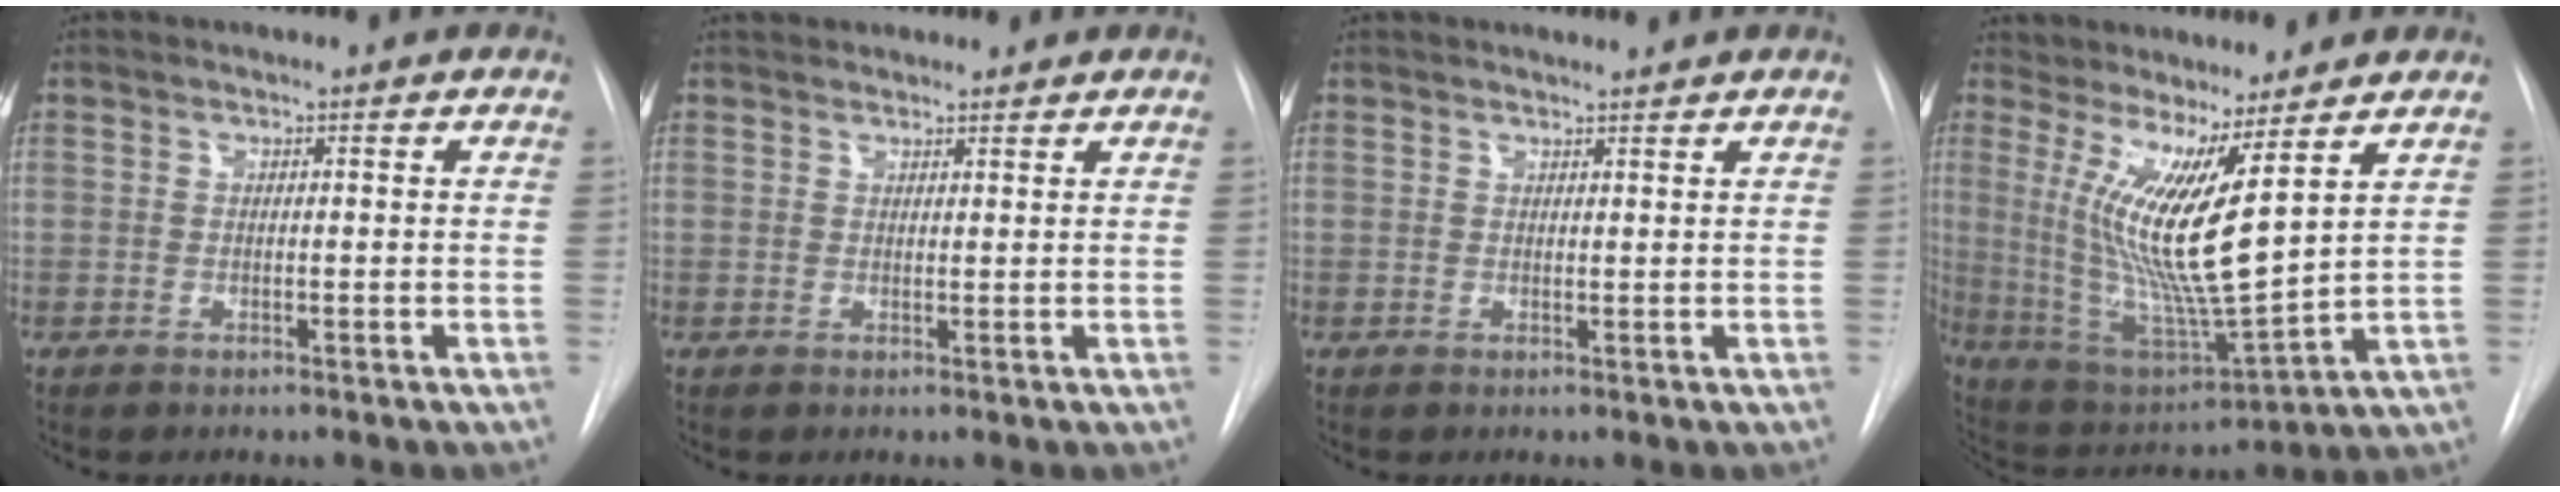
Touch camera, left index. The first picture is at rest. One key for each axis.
{"total": 3.3, "fx": 3.0, "fy": 1.2, "fz": 0.6, "tx": -0.002, "ty": 0.026, "tz": 0.043}
{"total": 2.0, "fx": 2.0, "fy": -0.1, "fz": 0.1, "tx": -0.004, "ty": 0.003, "tz": 0.028}
{"total": 13.5, "fx": 5.3, "fy": 0.8, "fz": 12.4, "tx": -0.262, "ty": -0.029, "tz": 0.111}